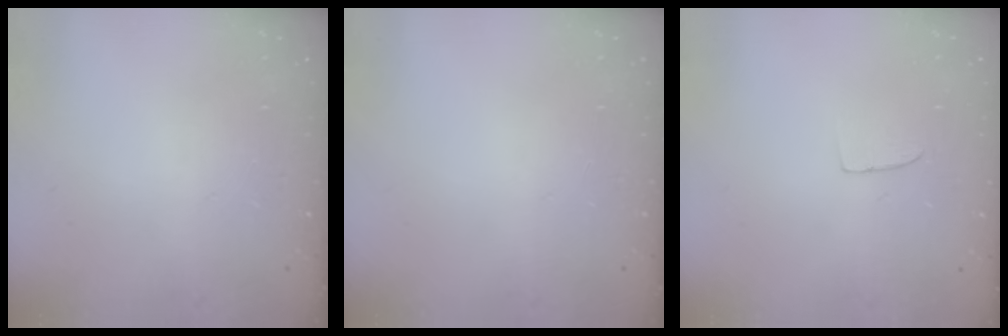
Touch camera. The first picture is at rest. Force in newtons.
{"total": 0.0}
{"total": 4.2, "press": 4.2, "slide": 0.3}